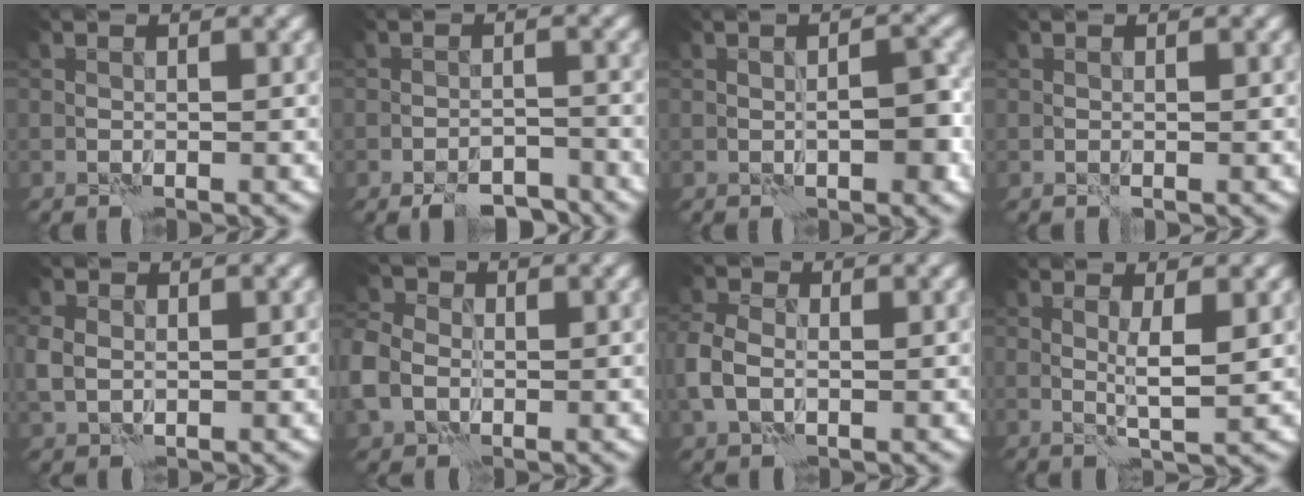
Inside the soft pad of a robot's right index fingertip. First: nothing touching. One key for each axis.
{"total": 4.3, "fx": -3.6, "fy": 1.5, "fz": 1.9, "tx": -0.019, "ty": -0.002, "tz": -0.057}
{"total": 2.6, "fx": -0.4, "fy": 0.9, "fz": 2.4, "tx": -0.032, "ty": 0.001, "tz": -0.005}
{"total": 0.0}
{"total": 2.5, "fx": 0.5, "fy": 2.0, "fz": 1.4, "tx": -0.037, "ty": -0.001, "tz": 0.009}
{"total": 6.8, "fx": -1.5, "fy": 5.4, "fz": 3.9, "tx": -0.098, "ty": -0.013, "tz": -0.039}
{"total": 3.7, "fx": -0.2, "fy": 2.7, "fz": 2.5, "tx": -0.071, "ty": -0.001, "tz": -0.012}
{"total": 2.3, "fx": 0.8, "fy": -0.1, "fz": 2.1, "tx": -0.037, "ty": -0.007, "tz": 0.015}